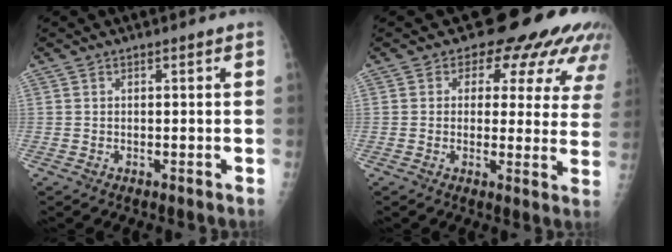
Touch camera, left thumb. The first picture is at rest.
{"total": 14.1, "force": [9.0, 8.1, 7.4], "torque": [-0.035, -0.029, 0.080]}